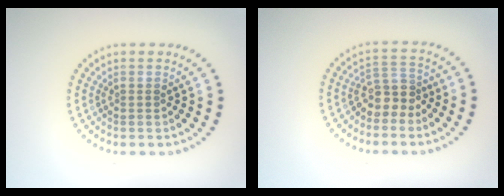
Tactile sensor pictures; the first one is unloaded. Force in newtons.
{"total": 2.6, "press": 2.0, "slide": 1.6}